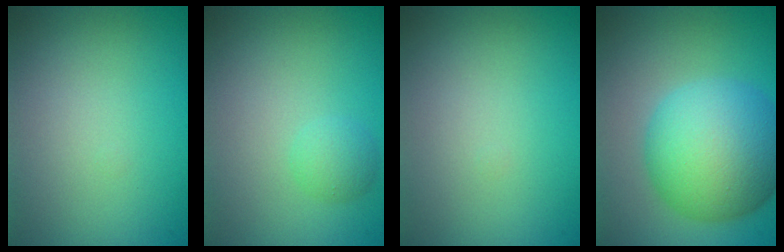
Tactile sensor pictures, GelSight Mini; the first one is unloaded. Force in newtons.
{"total": 1.5, "press": 1.5, "slide": 0.1}
{"total": 0.0}
{"total": 10.5, "press": 10.5, "slide": 0.2}